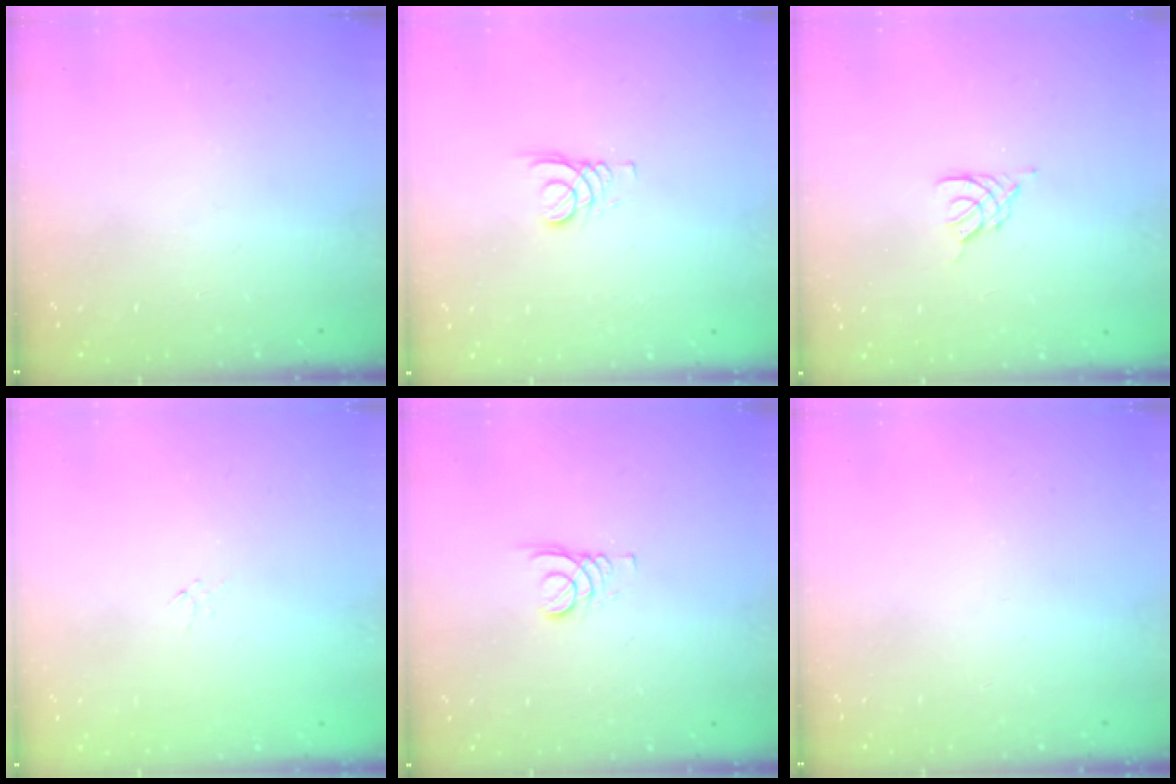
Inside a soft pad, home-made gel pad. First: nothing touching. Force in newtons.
{"total": 2.1, "press": 2.1, "slide": 0.1}
{"total": 2.3, "press": 2.3, "slide": 0.5}
{"total": 0.0}
{"total": 2.1, "press": 2.1, "slide": 0.1}
{"total": 0.0}